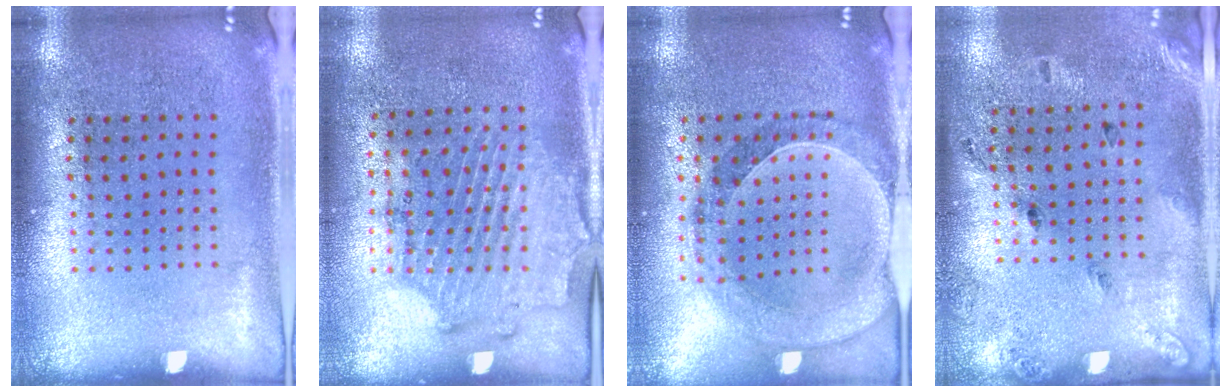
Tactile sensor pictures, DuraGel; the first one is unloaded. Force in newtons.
{"total": 1.7, "press": 1.4, "slide": 0.9}
{"total": 0.6, "press": 0.6, "slide": 0.2}
{"total": 1.7, "press": 1.0, "slide": 1.4}